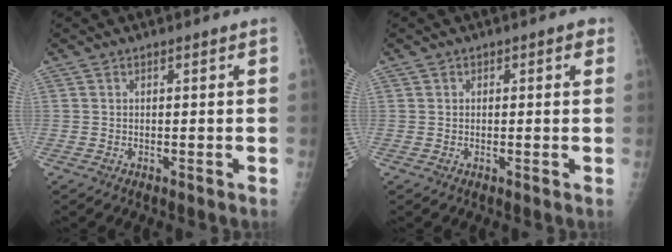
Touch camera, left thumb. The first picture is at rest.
{"total": 1.6, "force": [0.5, 1.3, 0.7], "torque": [0.008, 0.002, 0.002]}